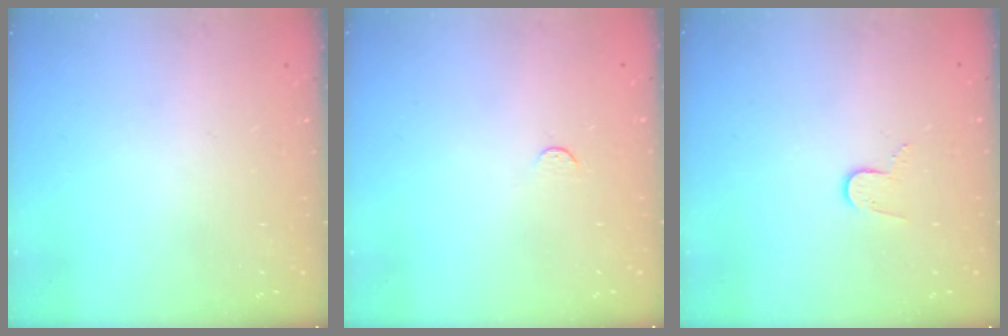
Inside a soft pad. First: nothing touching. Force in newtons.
{"total": 3.7, "press": 3.7, "slide": 0.4}
{"total": 4.7, "press": 4.7, "slide": 0.4}